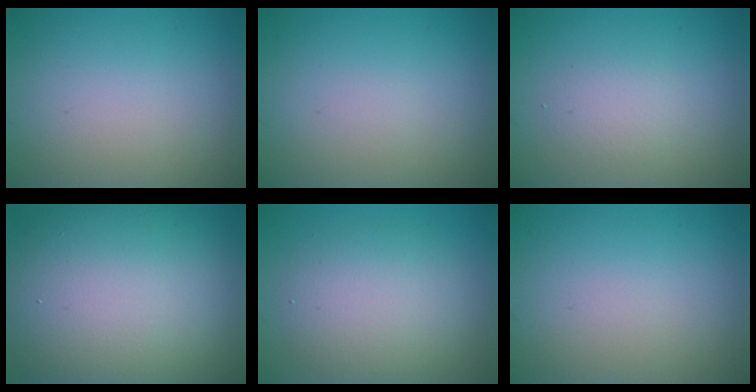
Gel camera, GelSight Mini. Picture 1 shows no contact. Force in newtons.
{"total": 0.0}
{"total": 1.7, "press": 1.7, "slide": 0.2}
{"total": 15.9, "press": 15.9, "slide": 0.8}
{"total": 4.8, "press": 4.8, "slide": 0.4}
{"total": 0.0}